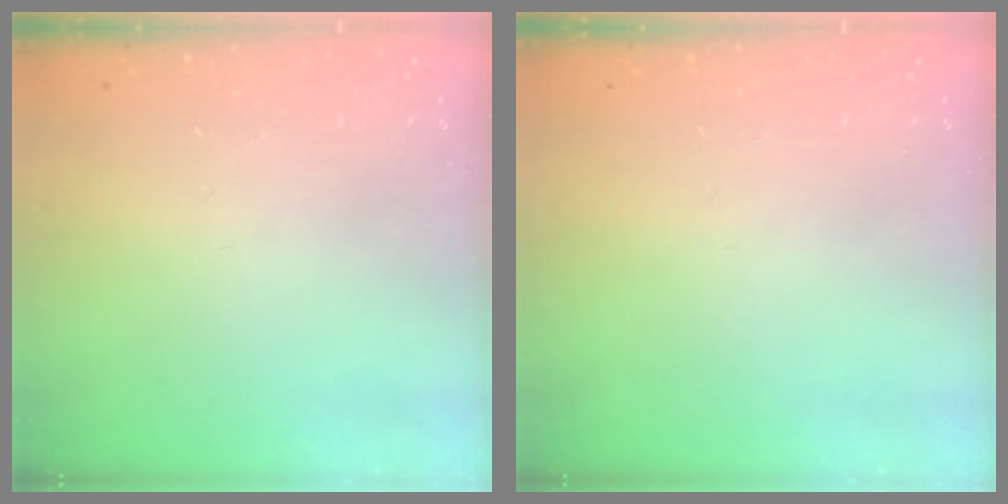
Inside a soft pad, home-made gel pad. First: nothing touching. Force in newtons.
{"total": 0.0}